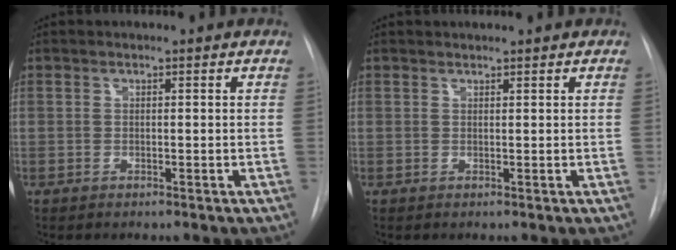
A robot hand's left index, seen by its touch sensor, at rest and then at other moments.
{"total": 2.0, "force": [1.9, 0.5, 0.6], "torque": [-0.008, 0.021, 0.024]}